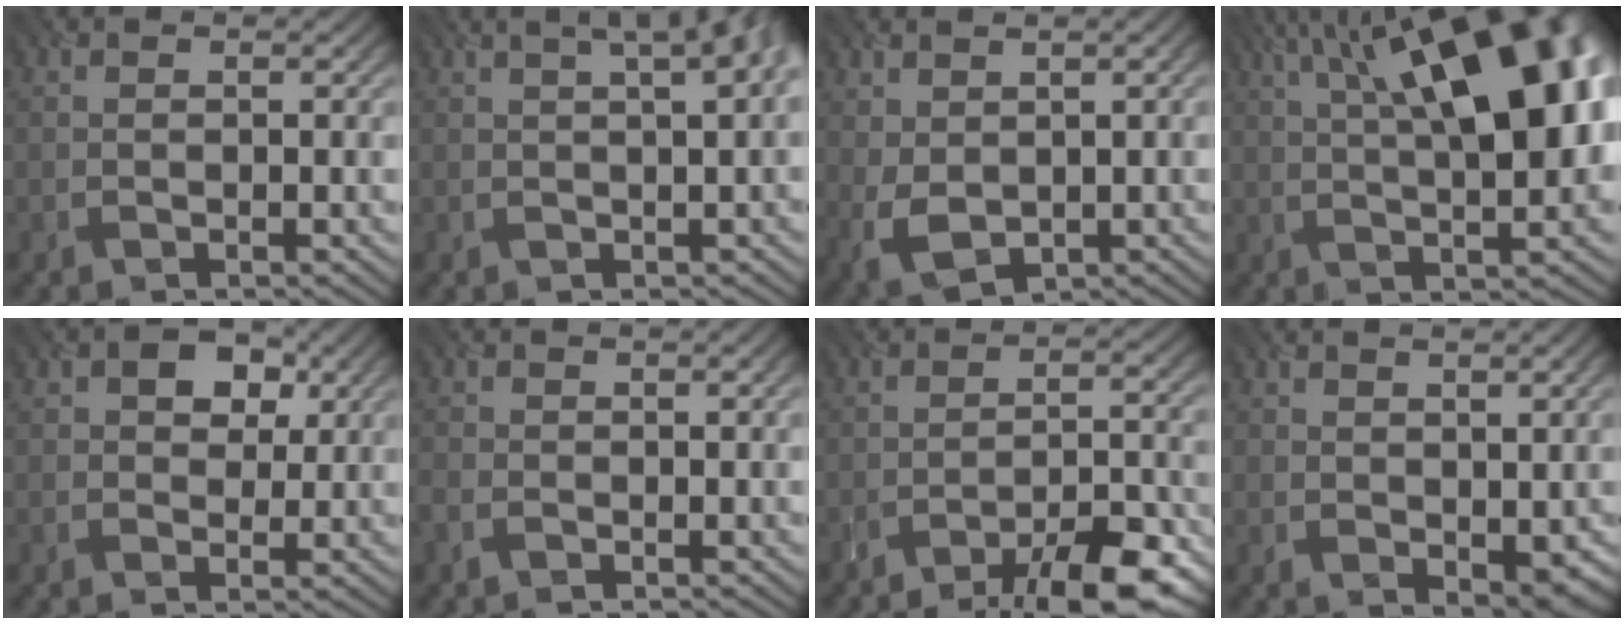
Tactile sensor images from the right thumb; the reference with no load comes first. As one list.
[{"total": 6.6, "force": [2.2, 1.9, 5.9], "torque": [-0.051, 0.029, 0.016]}, {"total": 3.8, "force": [0.7, 2.6, 2.7], "torque": [-0.074, -0.006, 0.018]}, {"total": 17.1, "force": [5.1, 6.4, 15.1], "torque": [-0.212, 0.054, 0.067]}, {"total": 4.1, "force": [1.4, 3.2, 2.2], "torque": [-0.026, -0.001, 0.015]}, {"total": 1.6, "force": [-0.9, 0.7, 1.1], "torque": [-0.032, -0.004, -0.019]}, {"total": 10.3, "force": [-8.0, 2.2, 6.0], "torque": [-0.094, 0.003, -0.121]}, {"total": 3.2, "force": [-0.1, 2.1, 2.4], "torque": [-0.037, -0.013, 0.008]}]